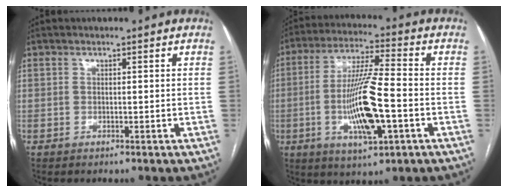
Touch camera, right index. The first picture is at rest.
{"total": 13.7, "force": [-3.3, 2.0, 13.2], "torque": [-0.254, -0.005, -0.057]}